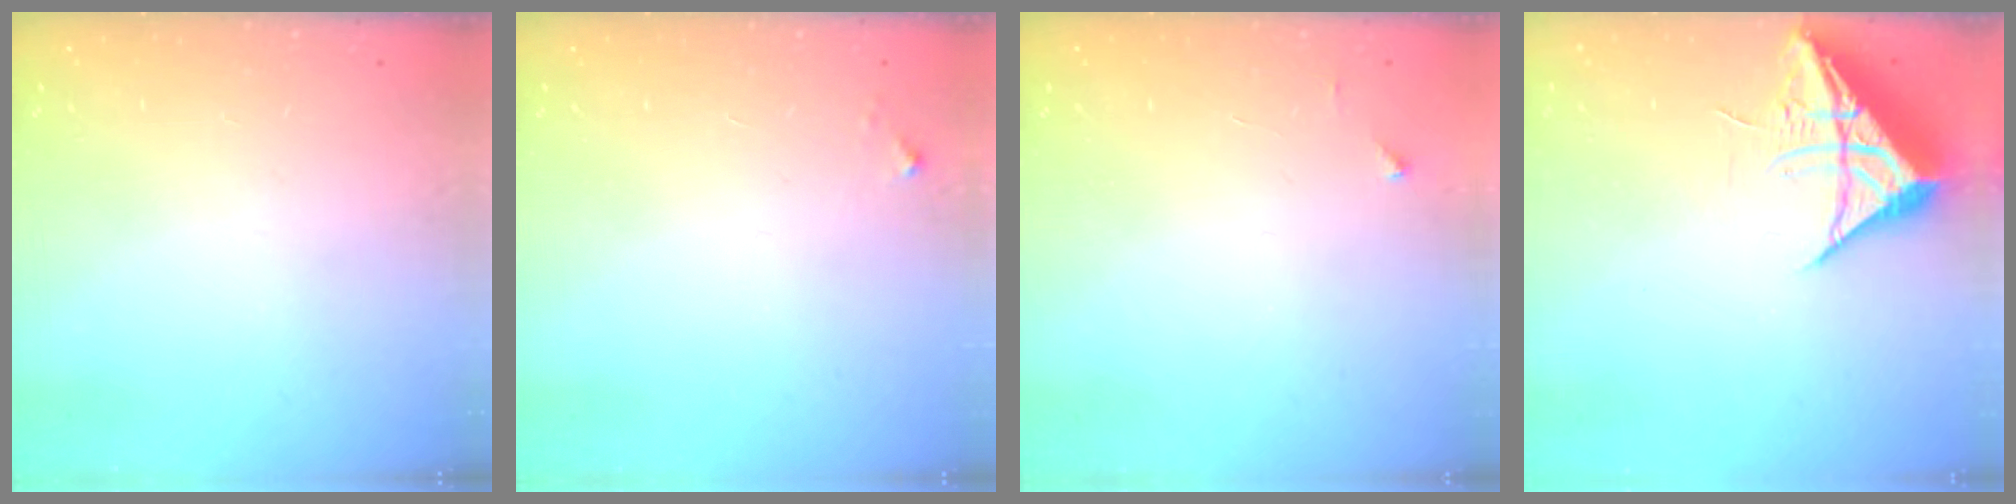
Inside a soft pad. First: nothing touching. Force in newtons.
{"total": 2.8, "press": 2.8, "slide": 0.2}
{"total": 2.0, "press": 2.0, "slide": 0.2}
{"total": 10.0, "press": 9.9, "slide": 1.0}